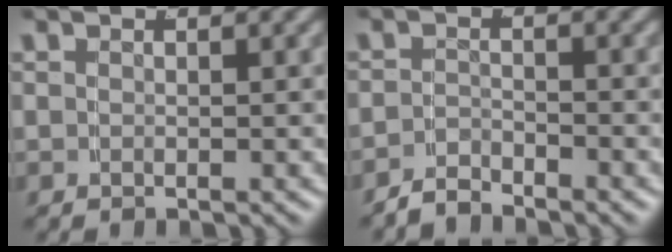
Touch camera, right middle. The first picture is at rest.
{"total": 2.3, "force": [-2.3, 0.0, 0.0], "torque": [0.003, -0.004, -0.044]}